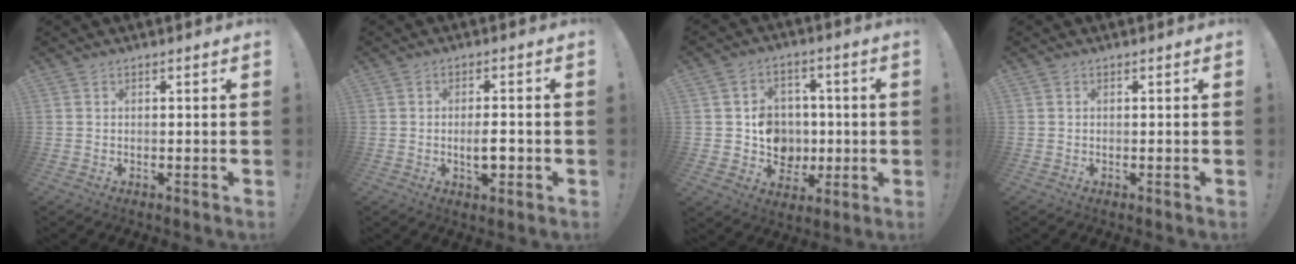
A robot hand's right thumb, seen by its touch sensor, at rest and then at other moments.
{"total": 5.2, "force": [-1.2, 2.1, 4.6], "torque": [-0.069, 0.001, -0.022]}
{"total": 11.4, "force": [-0.6, 10.7, 3.9], "torque": [-0.041, 0.012, 0.006]}
{"total": 0.0}